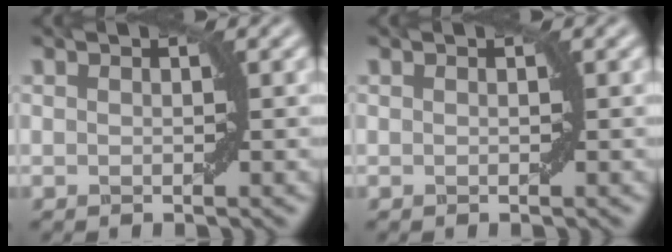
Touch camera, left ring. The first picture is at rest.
{"total": 0.0}